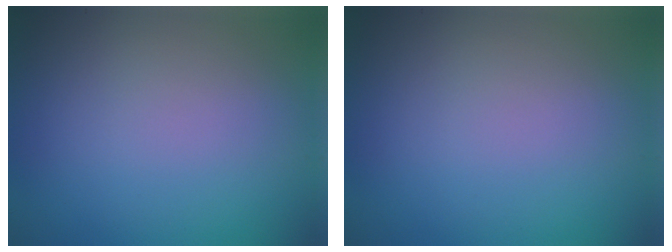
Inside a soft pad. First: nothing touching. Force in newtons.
{"total": 0.0}